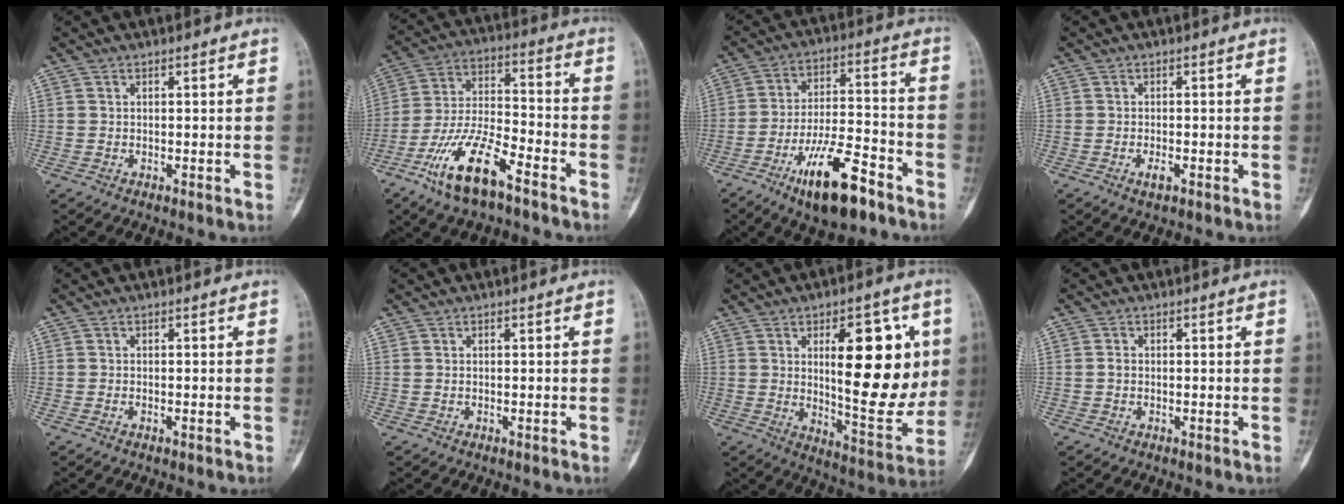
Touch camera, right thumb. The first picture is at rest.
{"total": 14.7, "force": [-9.0, 4.6, 10.7], "torque": [-0.212, 0.057, -0.168]}
{"total": 15.0, "force": [-9.0, 4.9, 11.0], "torque": [-0.180, 0.057, -0.150]}
{"total": 1.9, "force": [-0.9, 0.8, 1.5], "torque": [-0.024, 0.003, -0.014]}
{"total": 0.5, "force": [-0.2, 0.2, 0.4], "torque": [-0.006, 0.005, -0.003]}
{"total": 0.0}
{"total": 21.1, "force": [4.1, 8.5, 18.8], "torque": [-0.215, -0.026, 0.066]}
{"total": 0.8, "force": [-0.1, 0.7, 0.5], "torque": [-0.008, 0.002, -0.005]}